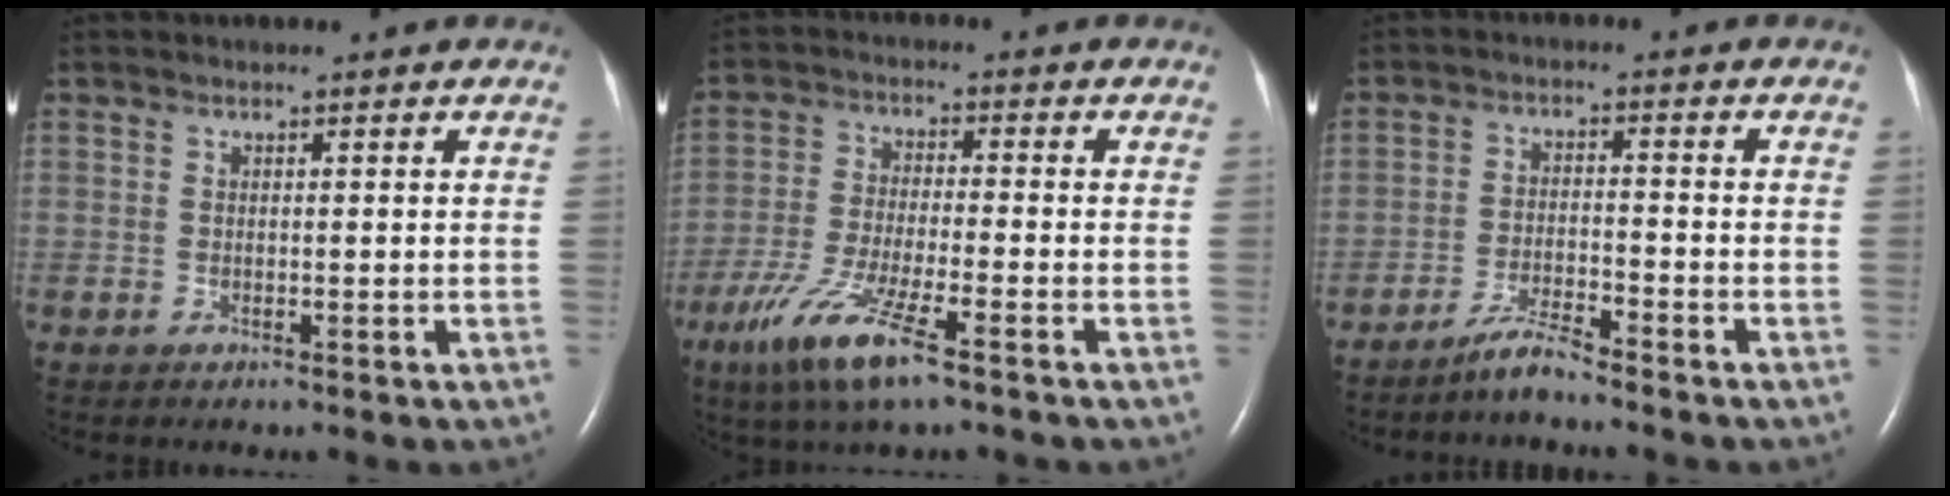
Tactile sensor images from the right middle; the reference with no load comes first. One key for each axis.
{"total": 10.2, "fx": -6.1, "fy": 1.0, "fz": 8.1, "tx": -0.172, "ty": -0.026, "tz": -0.113}
{"total": 3.9, "fx": -3.6, "fy": -0.2, "fz": 1.5, "tx": -0.034, "ty": -0.012, "tz": -0.072}